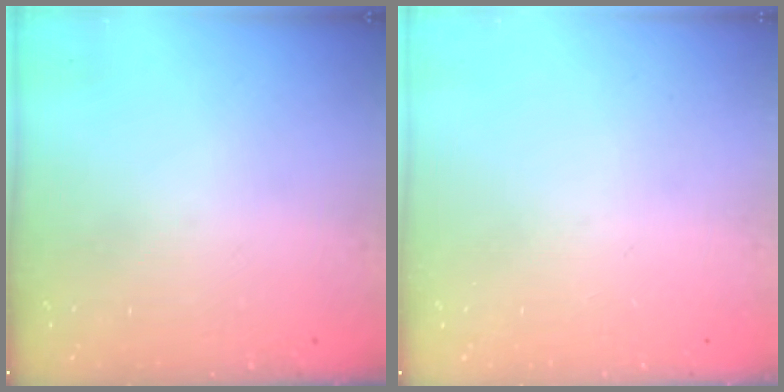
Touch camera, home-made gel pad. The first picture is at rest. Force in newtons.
{"total": 0.0}